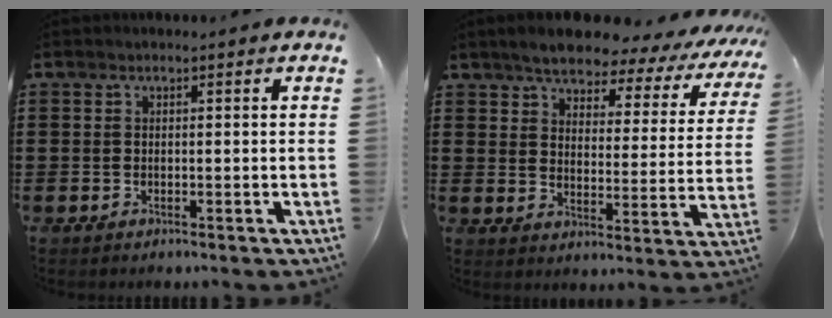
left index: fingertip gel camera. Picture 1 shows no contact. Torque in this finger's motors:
{"motor_torque": [2.14, 0.00, 1.05, 0.09]}